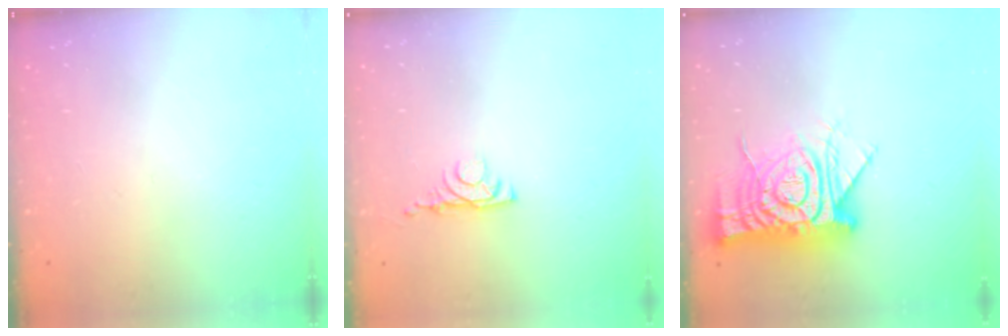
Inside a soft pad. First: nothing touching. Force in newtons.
{"total": 4.0, "press": 3.9, "slide": 0.6}
{"total": 18.4, "press": 18.3, "slide": 1.8}